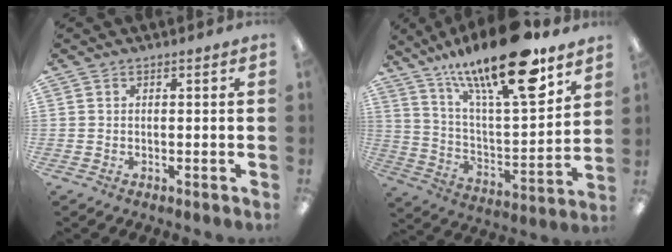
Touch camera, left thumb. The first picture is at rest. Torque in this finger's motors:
{"motor_torque": [1.79, 1.44, 1.79, -0.98, 0.36]}